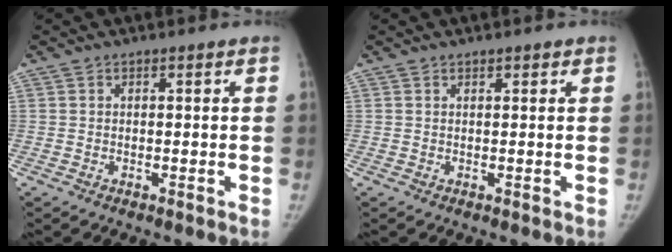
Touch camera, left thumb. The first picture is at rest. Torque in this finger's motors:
{"motor_torque": [-0.20, -0.04, -0.11, 0.15, 0.01]}